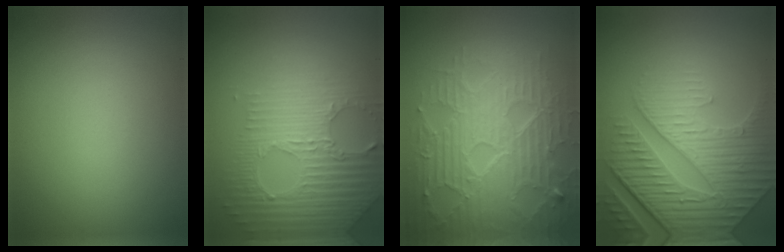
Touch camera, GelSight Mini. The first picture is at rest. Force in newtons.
{"total": 5.2, "press": 4.5, "slide": 2.5}
{"total": 8.2, "press": 6.0, "slide": 5.6}
{"total": 8.8, "press": 6.2, "slide": 6.3}